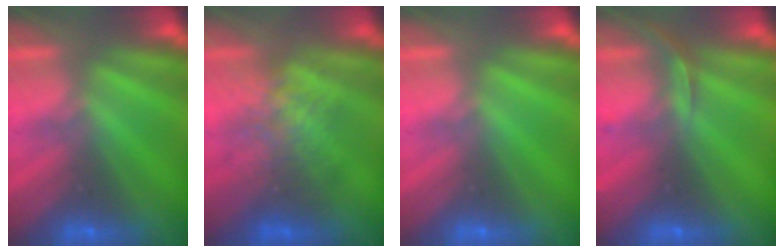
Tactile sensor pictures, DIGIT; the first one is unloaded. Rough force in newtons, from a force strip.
{"total": 2.2}
{"total": 0.0}
{"total": 2.7}